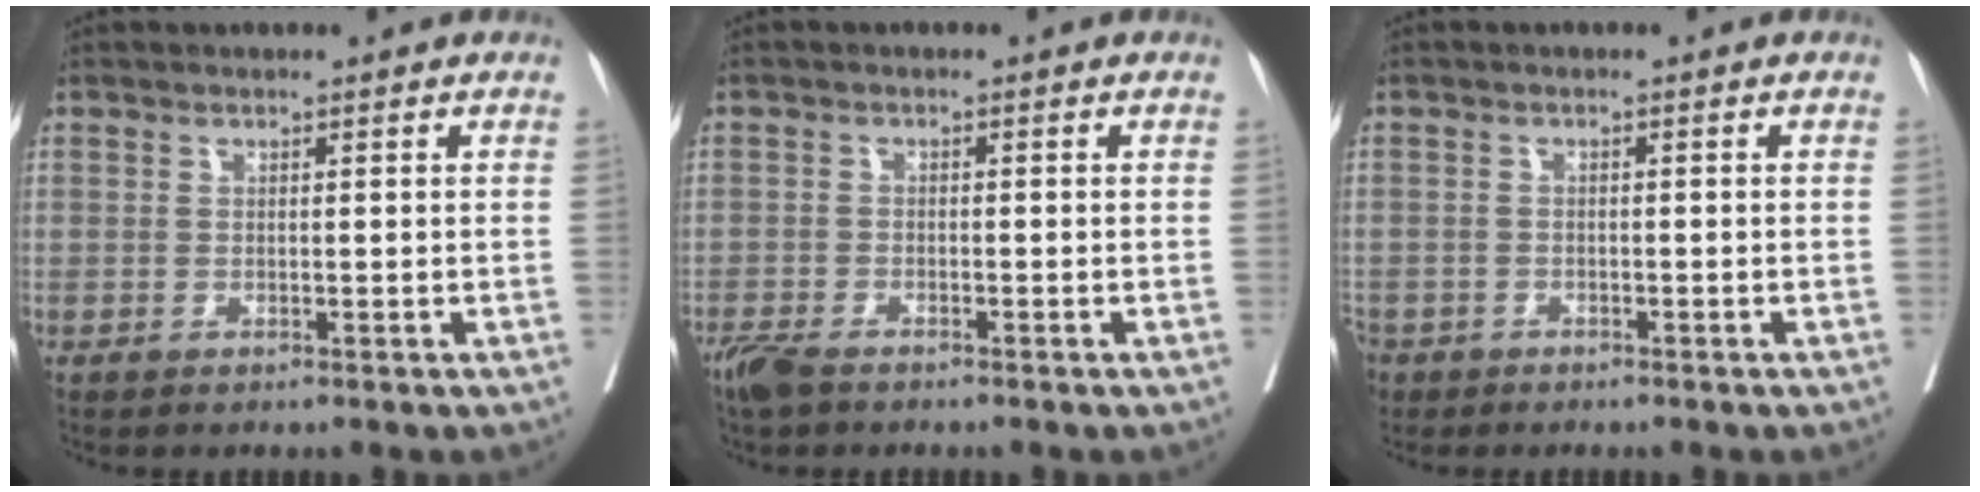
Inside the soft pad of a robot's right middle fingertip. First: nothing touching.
{"total": 3.6, "force": [-3.0, 0.9, 1.9], "torque": [-0.038, -0.008, -0.054]}
{"total": 4.8, "force": [-3.4, 3.0, 1.5], "torque": [-0.043, -0.004, -0.061]}